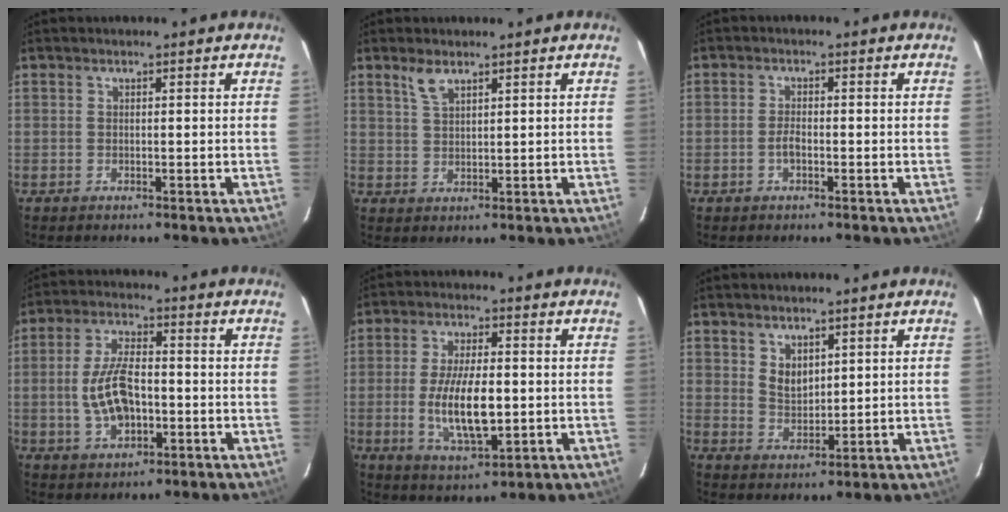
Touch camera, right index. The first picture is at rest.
{"total": 3.2, "force": [2.3, 1.2, 1.9], "torque": [-0.038, 0.003, 0.048]}
{"total": 2.0, "force": [-0.8, 0.8, 1.6], "torque": [-0.035, 0.002, -0.016]}
{"total": 10.0, "force": [-1.7, 5.0, 8.5], "torque": [-0.173, 0.004, -0.024]}
{"total": 11.7, "force": [-1.5, 4.5, 10.8], "torque": [-0.208, -0.012, -0.022]}
{"total": 4.4, "force": [2.2, 2.8, 2.5], "torque": [-0.038, -0.001, 0.045]}